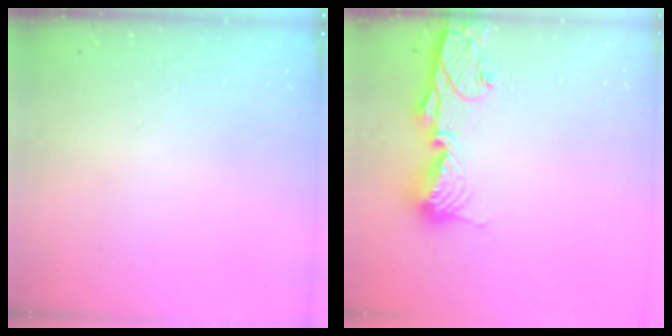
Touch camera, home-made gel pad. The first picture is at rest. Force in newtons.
{"total": 12.9, "press": 12.9, "slide": 1.2}